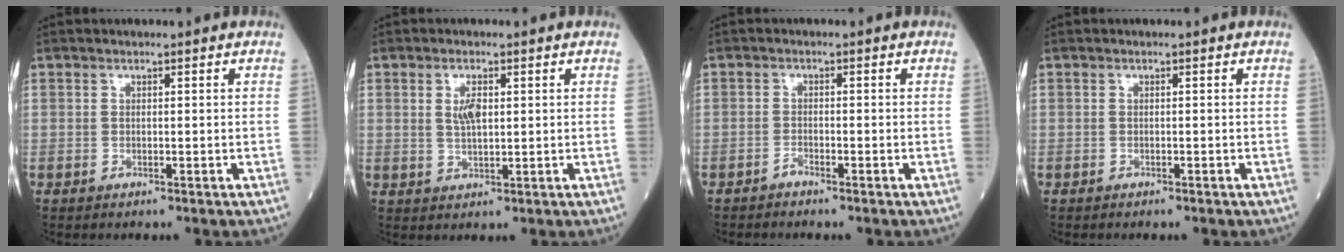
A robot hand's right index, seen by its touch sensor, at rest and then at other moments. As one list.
[{"total": 3.0, "force": [0.7, 1.1, 2.8], "torque": [-0.055, 0.003, 0.015]}, {"total": 1.1, "force": [-1.1, 0.0, 0.3], "torque": [-0.009, 0.000, -0.019]}, {"total": 0.9, "force": [-0.8, 0.2, 0.4], "torque": [-0.012, -0.003, -0.010]}]